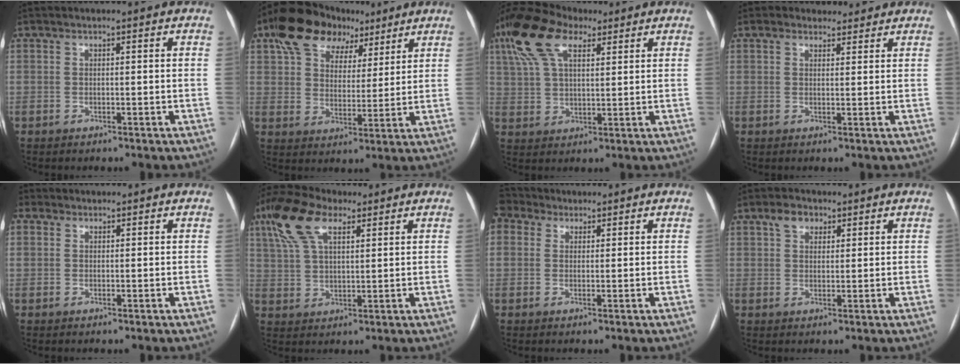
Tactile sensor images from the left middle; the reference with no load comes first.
{"total": 12.6, "force": [7.7, 7.8, 6.1], "torque": [-0.102, 0.044, 0.130]}
{"total": 12.5, "force": [7.0, 5.7, 8.6], "torque": [-0.195, 0.044, 0.133]}
{"total": 3.3, "force": [2.8, 1.8, 0.2], "torque": [0.000, 0.017, 0.038]}
{"total": 1.5, "force": [0.3, 1.4, 0.3], "torque": [-0.017, 0.007, 0.011]}
{"total": 10.6, "force": [5.9, 4.4, 7.7], "torque": [-0.175, 0.035, 0.114]}
{"total": 3.8, "force": [2.8, 2.4, 0.8], "torque": [-0.031, 0.025, 0.063]}
{"total": 3.3, "force": [1.9, 2.2, 1.6], "torque": [-0.034, 0.015, 0.035]}